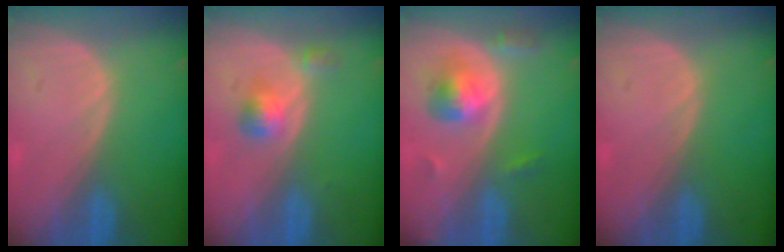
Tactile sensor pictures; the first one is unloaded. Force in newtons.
{"total": 3.3, "press": 3.1, "slide": 1.2}
{"total": 5.6, "press": 5.1, "slide": 2.2}
{"total": 0.0}